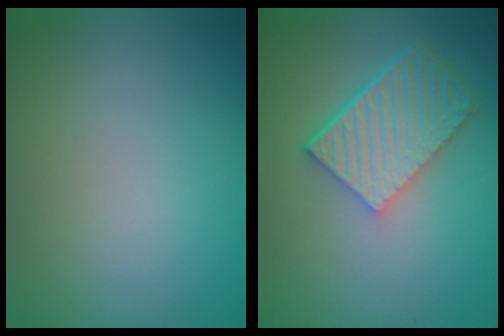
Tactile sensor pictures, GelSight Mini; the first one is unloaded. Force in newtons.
{"total": 6.0, "press": 4.2, "slide": 4.3}